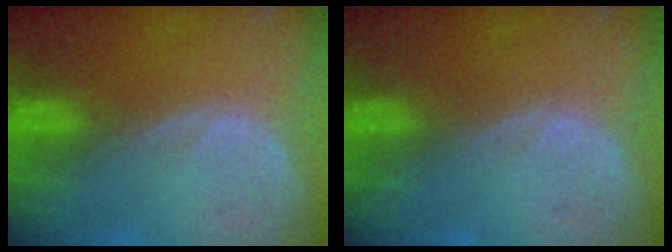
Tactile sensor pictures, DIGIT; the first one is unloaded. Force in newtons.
{"total": 0.0}